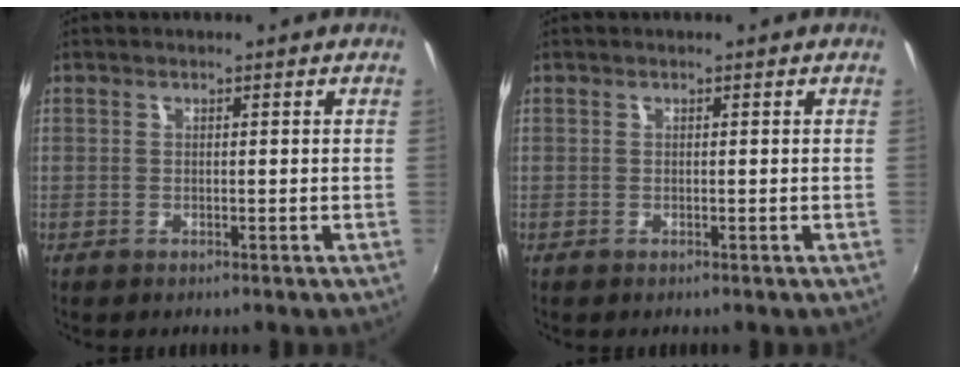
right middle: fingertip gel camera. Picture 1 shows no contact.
{"total": 0.0}